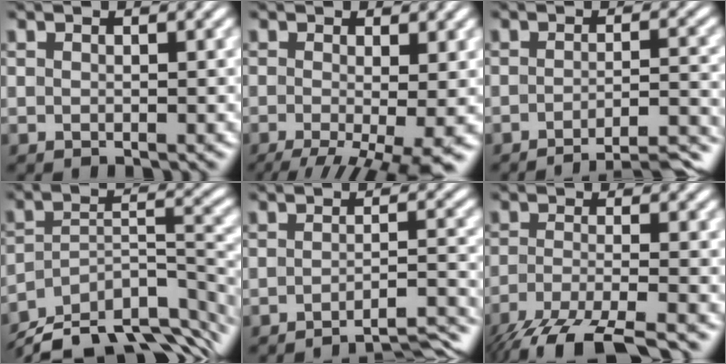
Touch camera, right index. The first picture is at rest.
{"total": 9.5, "force": [-6.3, 3.8, 5.9], "torque": [-0.096, -0.058, -0.069]}
{"total": 9.0, "force": [-8.5, 1.4, 2.4], "torque": [-0.017, -0.024, -0.128]}
{"total": 12.0, "force": [-8.3, 5.2, 6.8], "torque": [-0.092, -0.034, -0.119]}
{"total": 6.7, "force": [-6.2, 1.0, 2.1], "torque": [-0.018, -0.018, -0.094]}
{"total": 7.7, "force": [-5.9, 2.2, 4.5], "torque": [-0.087, -0.032, -0.075]}